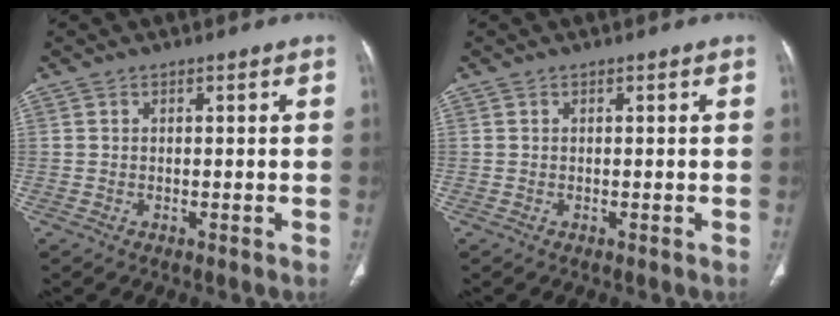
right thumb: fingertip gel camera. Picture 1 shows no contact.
{"total": 0.0}